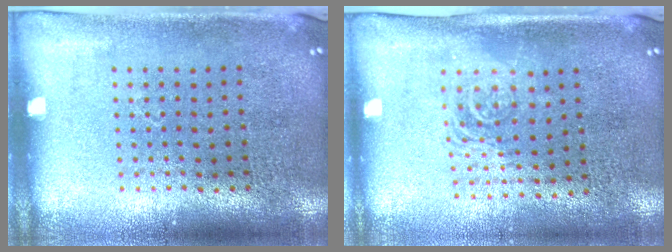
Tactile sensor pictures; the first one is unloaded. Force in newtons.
{"total": 1.5, "press": 1.2, "slide": 0.9}